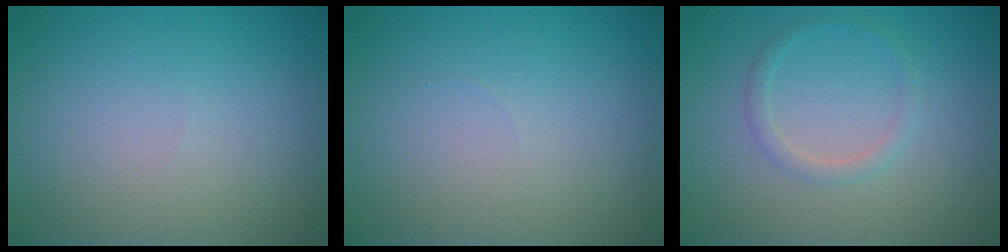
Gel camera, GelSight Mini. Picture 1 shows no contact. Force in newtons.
{"total": 0.0}
{"total": 1.3, "press": 1.3, "slide": 0.1}